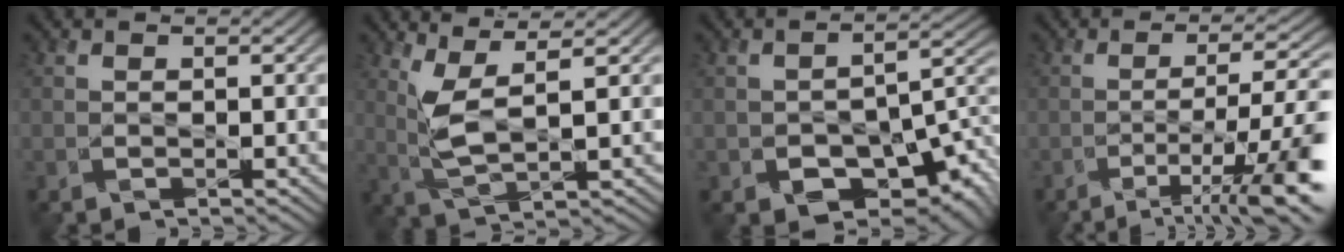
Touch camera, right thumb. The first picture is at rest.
{"total": 5.4, "force": [2.3, 1.2, 4.8], "torque": [-0.115, -0.002, 0.055]}
{"total": 11.1, "force": [-5.4, 6.3, 7.3], "torque": [-0.105, -0.034, -0.076]}
{"total": 11.8, "force": [-5.0, 2.6, 10.4], "torque": [-0.153, 0.004, -0.079]}